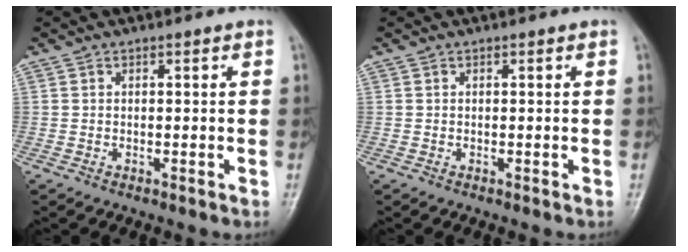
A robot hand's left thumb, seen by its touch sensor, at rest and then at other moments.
{"total": 0.0}